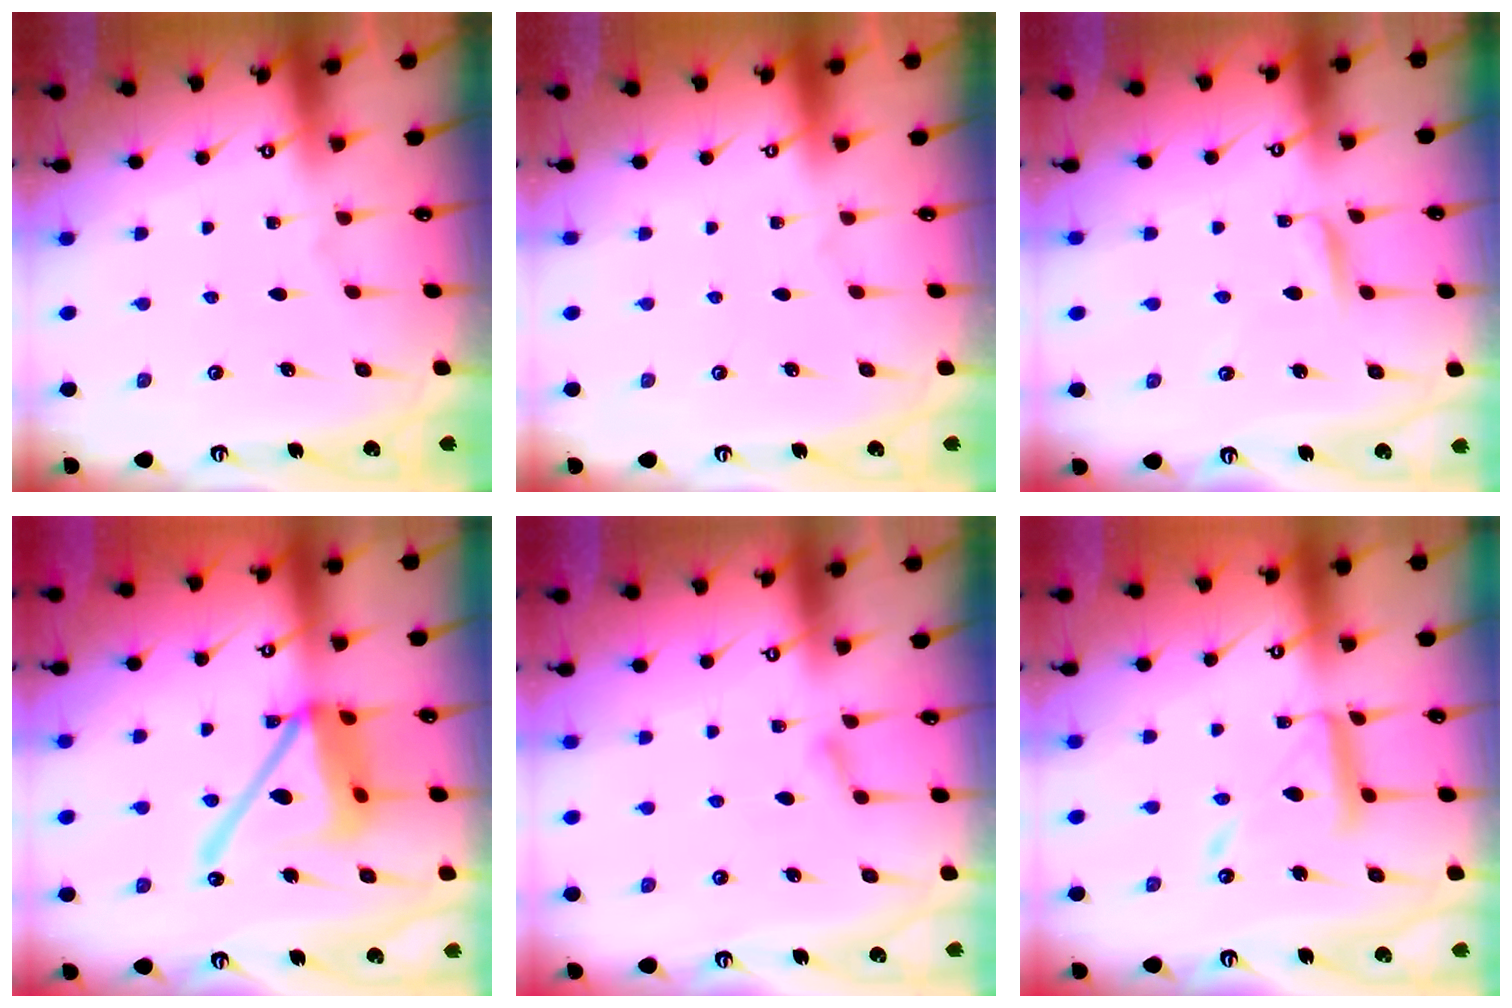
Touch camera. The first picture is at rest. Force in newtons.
{"total": 0.0}
{"total": 4.2, "press": 4.1, "slide": 0.4}
{"total": 16.9, "press": 16.8, "slide": 1.8}
{"total": 5.0, "press": 4.9, "slide": 0.5}
{"total": 12.6, "press": 12.6, "slide": 1.0}